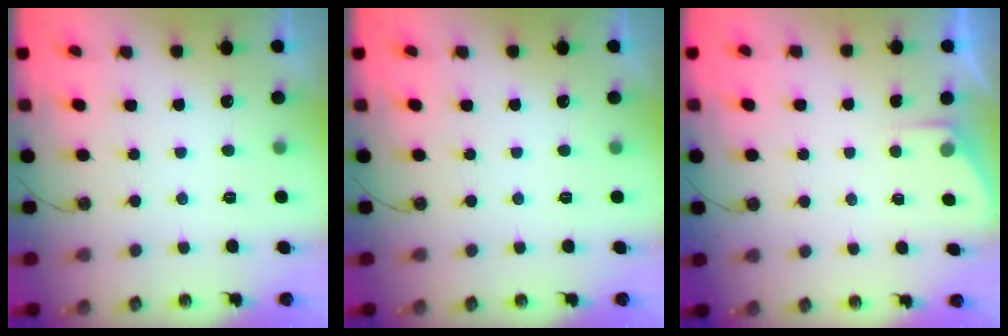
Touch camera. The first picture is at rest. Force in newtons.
{"total": 0.0}
{"total": 2.4, "press": 2.4, "slide": 0.4}